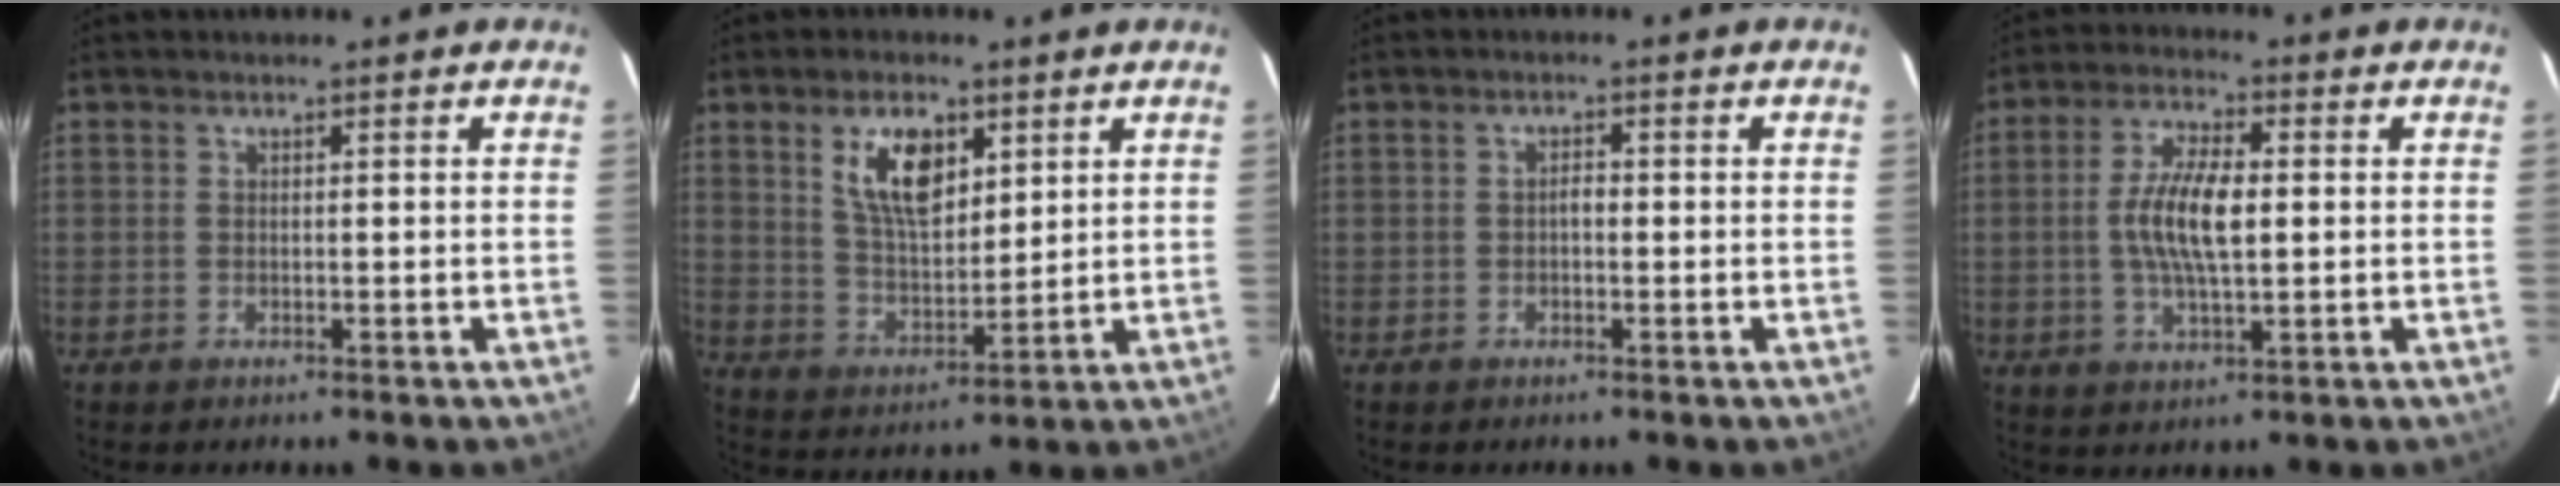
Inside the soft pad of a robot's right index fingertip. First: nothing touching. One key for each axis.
{"total": 10.3, "fx": 4.8, "fy": 5.0, "fz": 7.6, "tx": -0.136, "ty": 0.007, "tz": 0.097}
{"total": 1.2, "fx": -0.3, "fy": 0.7, "fz": 1.0, "tx": -0.017, "ty": 0.007, "tz": -0.007}
{"total": 9.5, "fx": 0.2, "fy": 3.5, "fz": 8.8, "tx": -0.172, "ty": 0.006, "tz": 0.003}